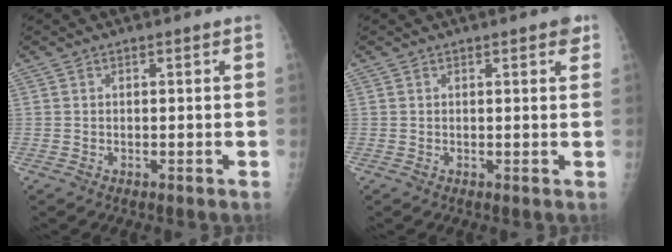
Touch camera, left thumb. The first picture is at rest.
{"total": 2.4, "force": [1.4, 0.7, 1.8], "torque": [-0.017, -0.002, 0.013]}